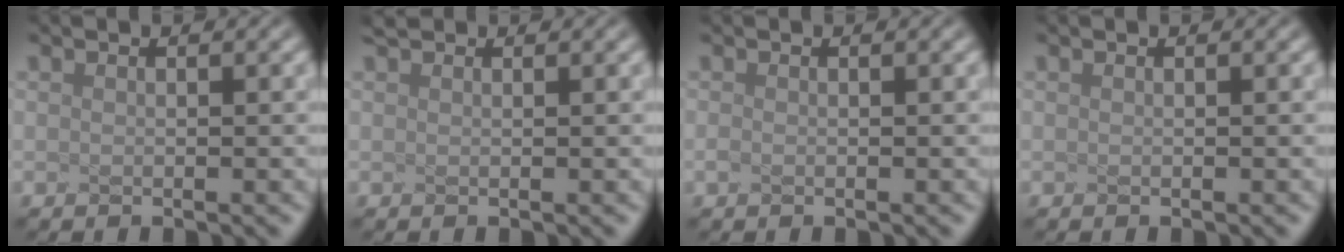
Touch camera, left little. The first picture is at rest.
{"total": 0.8, "force": [0.7, -0.3, -0.2], "torque": [-0.005, 0.001, 0.018]}
{"total": 0.6, "force": [-0.4, -0.3, -0.3], "torque": [-0.008, -0.007, -0.001]}
{"total": 0.0}